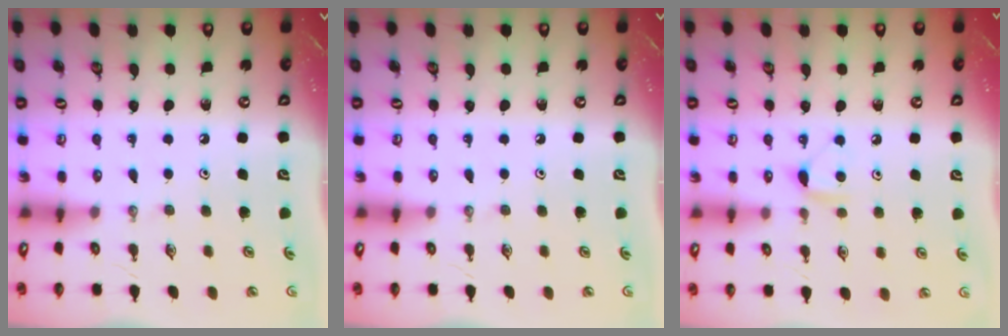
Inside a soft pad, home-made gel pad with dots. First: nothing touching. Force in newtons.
{"total": 0.0}
{"total": 6.1, "press": 6.0, "slide": 0.8}